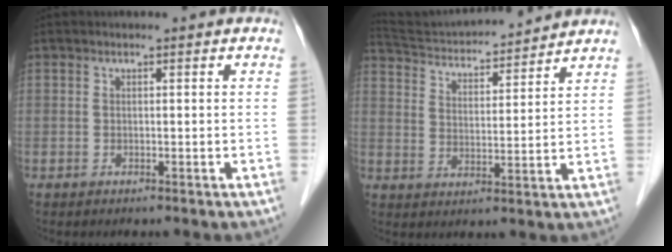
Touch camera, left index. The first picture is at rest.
{"total": 15.3, "force": [14.6, 1.2, 4.4], "torque": [-0.084, 0.017, 0.234]}